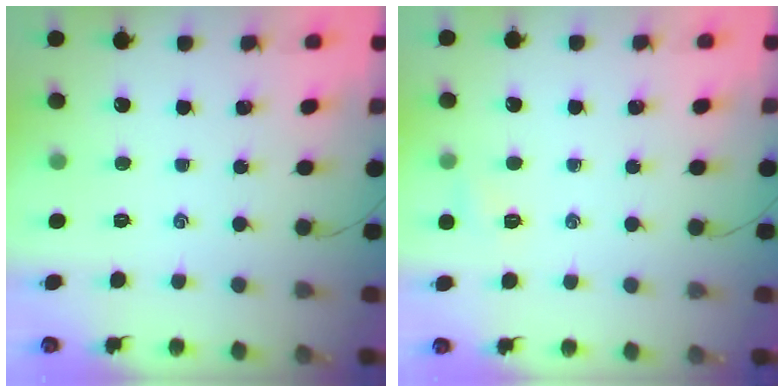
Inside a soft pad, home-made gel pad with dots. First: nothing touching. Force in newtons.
{"total": 3.6, "press": 3.4, "slide": 1.2}